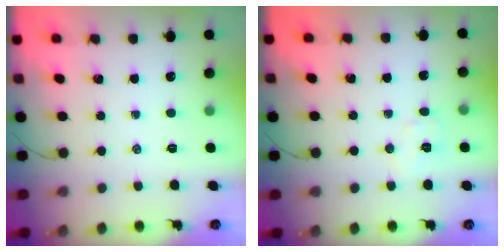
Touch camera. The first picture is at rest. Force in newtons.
{"total": 5.1, "press": 5.0, "slide": 0.8}